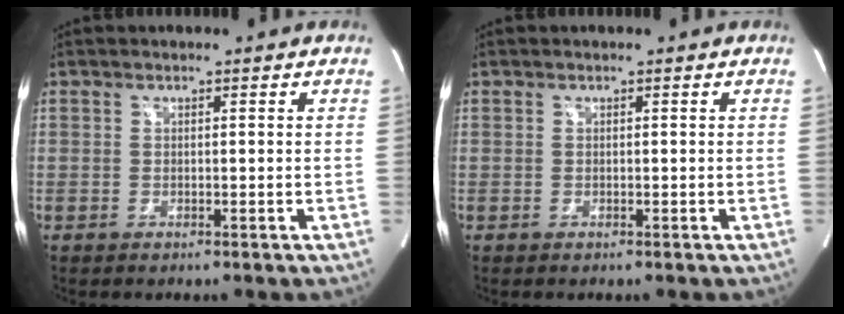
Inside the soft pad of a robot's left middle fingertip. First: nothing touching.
{"total": 0.0}